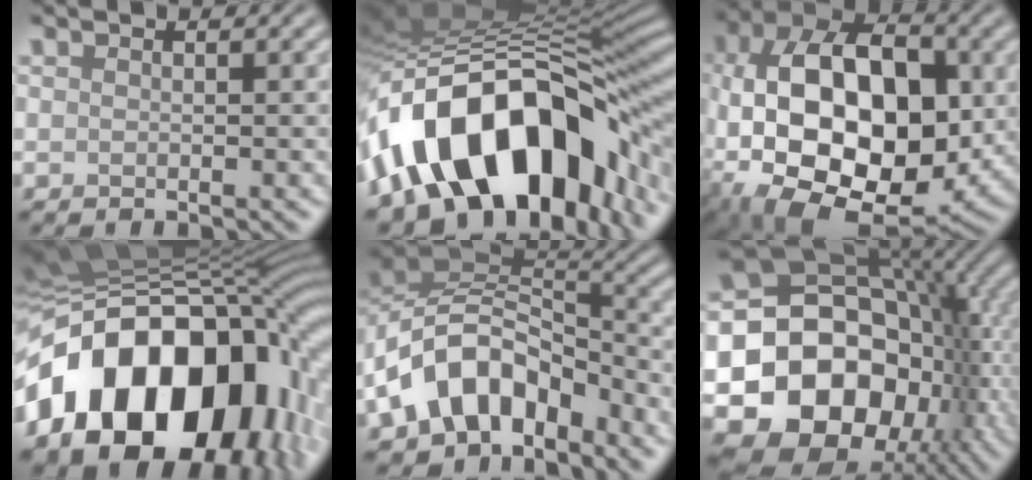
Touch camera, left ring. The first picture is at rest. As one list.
[{"total": 17.1, "force": [-5.8, 9.8, 12.8], "torque": [-0.204, 0.016, -0.098]}, {"total": 16.7, "force": [-2.7, 10.2, 13.0], "torque": [-0.214, -0.001, -0.048]}, {"total": 18.3, "force": [-5.7, 12.4, 12.2], "torque": [-0.194, 0.009, -0.093]}, {"total": 9.7, "force": [-4.9, 6.0, 5.8], "torque": [-0.091, 0.012, -0.101]}, {"total": 16.6, "force": [-4.7, 13.1, 9.1], "torque": [-0.155, -0.008, -0.086]}]